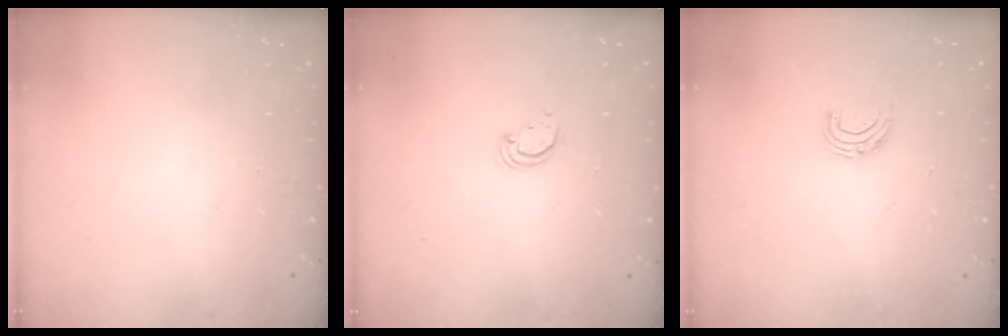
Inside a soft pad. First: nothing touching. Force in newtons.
{"total": 2.9, "press": 2.9, "slide": 0.1}
{"total": 5.5, "press": 5.5, "slide": 0.6}